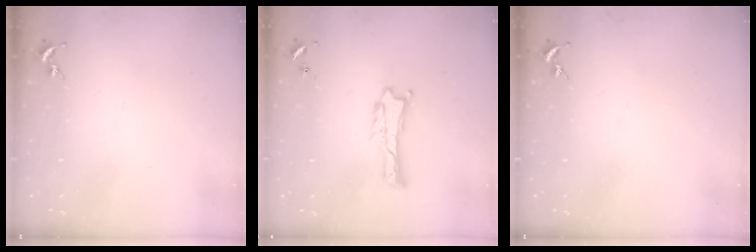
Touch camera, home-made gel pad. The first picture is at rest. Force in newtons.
{"total": 0.0}
{"total": 0.0}